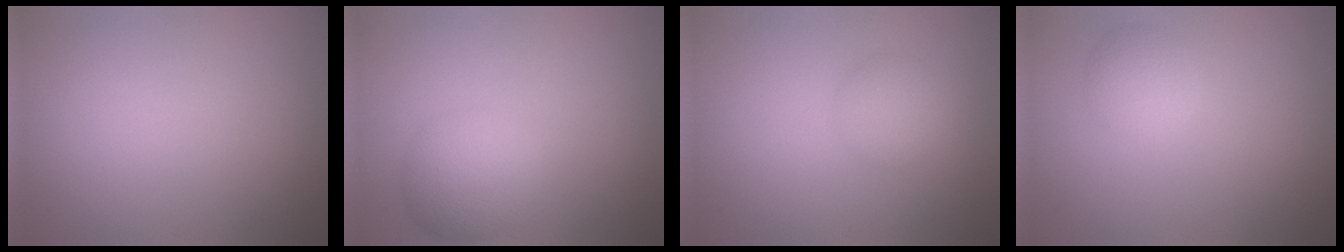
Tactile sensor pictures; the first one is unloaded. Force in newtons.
{"total": 4.0, "press": 4.0, "slide": 0.1}
{"total": 2.4, "press": 2.4, "slide": 0.1}
{"total": 2.4, "press": 2.4, "slide": 0.1}